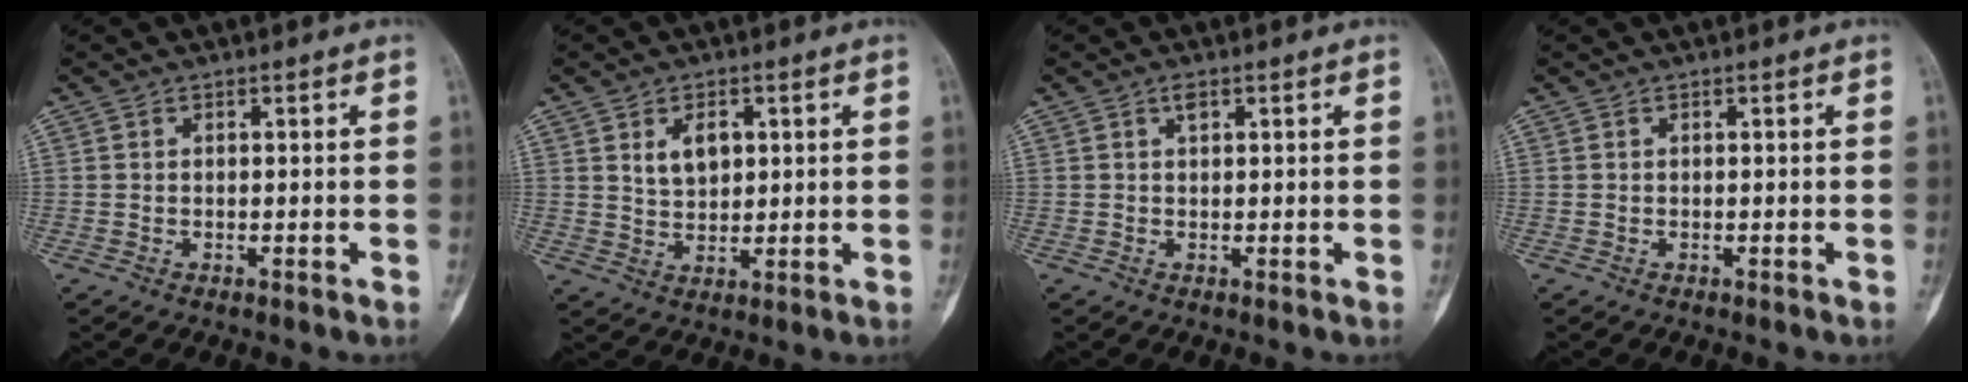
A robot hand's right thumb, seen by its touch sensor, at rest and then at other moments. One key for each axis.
{"total": 5.1, "fx": 1.8, "fy": 3.2, "fz": 3.4, "tx": -0.042, "ty": -0.013, "tz": 0.034}
{"total": 1.3, "fx": 0.8, "fy": 0.6, "fz": 0.8, "tx": -0.009, "ty": 0.001, "tz": 0.011}
{"total": 0.0}